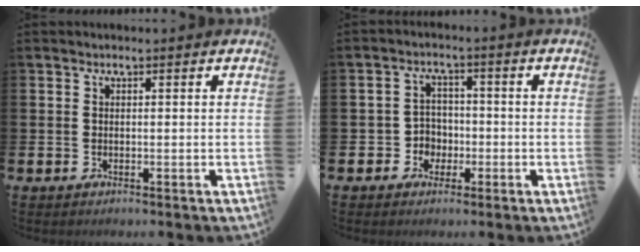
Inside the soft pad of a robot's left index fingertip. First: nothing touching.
{"total": 3.4, "force": [-1.3, 3.2, 0.5], "torque": [-0.023, 0.003, -0.032]}